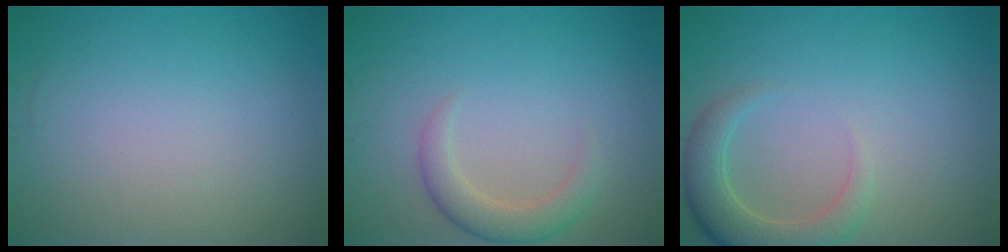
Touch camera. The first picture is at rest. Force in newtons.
{"total": 2.7, "press": 2.7, "slide": 0.2}
{"total": 4.0, "press": 3.9, "slide": 0.5}